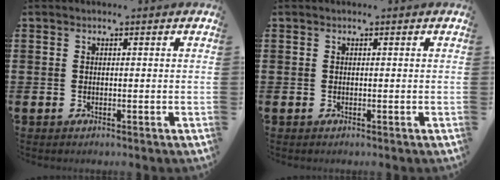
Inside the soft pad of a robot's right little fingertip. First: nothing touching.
{"total": 0.0}